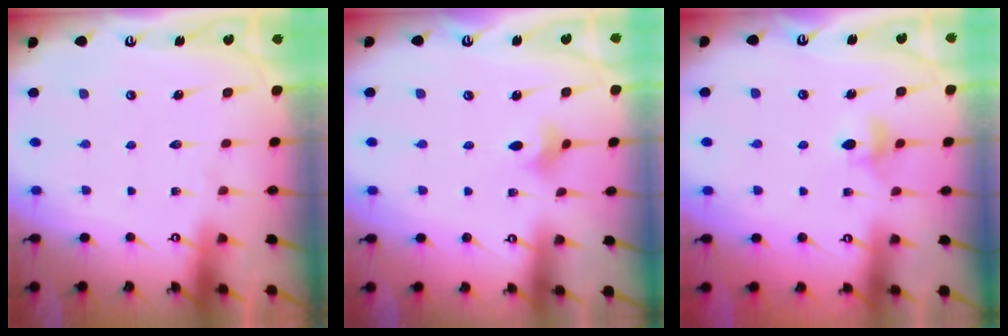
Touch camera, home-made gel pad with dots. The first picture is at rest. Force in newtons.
{"total": 3.2, "press": 3.1, "slide": 0.6}
{"total": 4.4, "press": 4.4, "slide": 0.6}